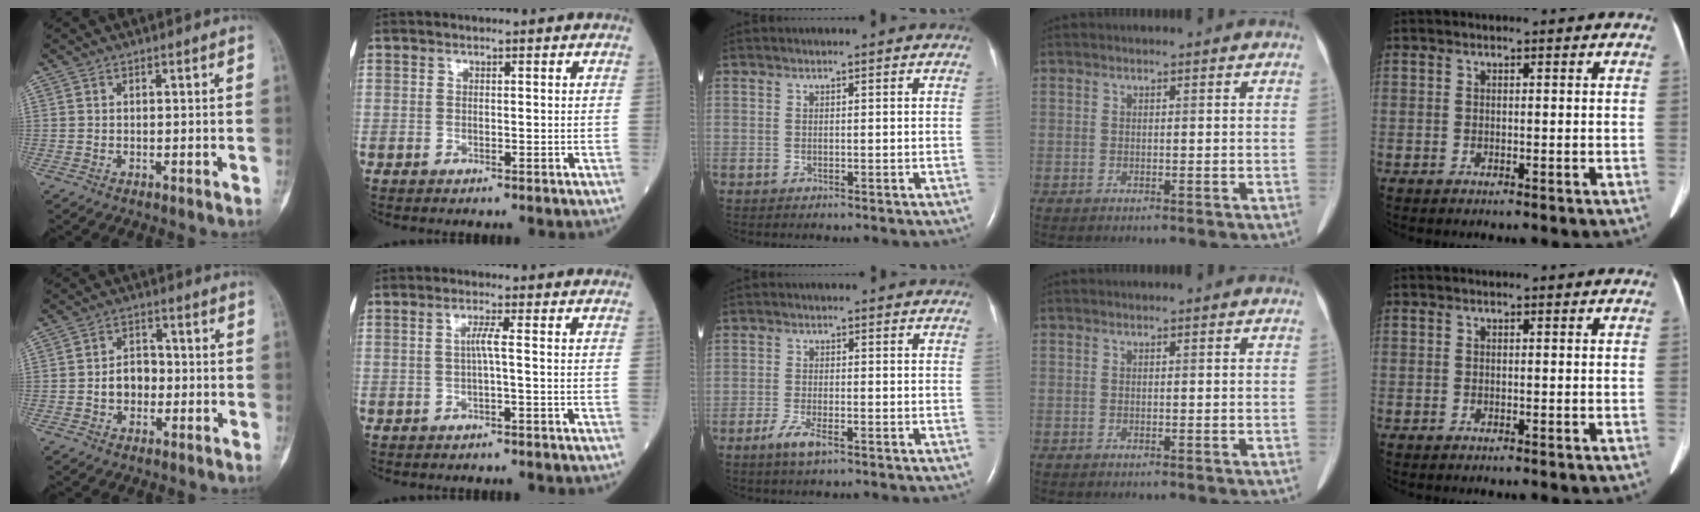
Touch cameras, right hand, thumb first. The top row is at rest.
{"thumb": {"total": 5.7, "force": [-1.1, 4.5, 3.4], "torque": [-0.029, 0.022, -0.023]}, "index": {"total": 2.3, "force": [-0.2, 0.2, 2.3], "torque": [-0.053, 0.003, -0.002]}, "middle": {"total": 3.5, "force": [-2.1, 0.7, 2.7], "torque": [-0.060, -0.005, -0.041]}}